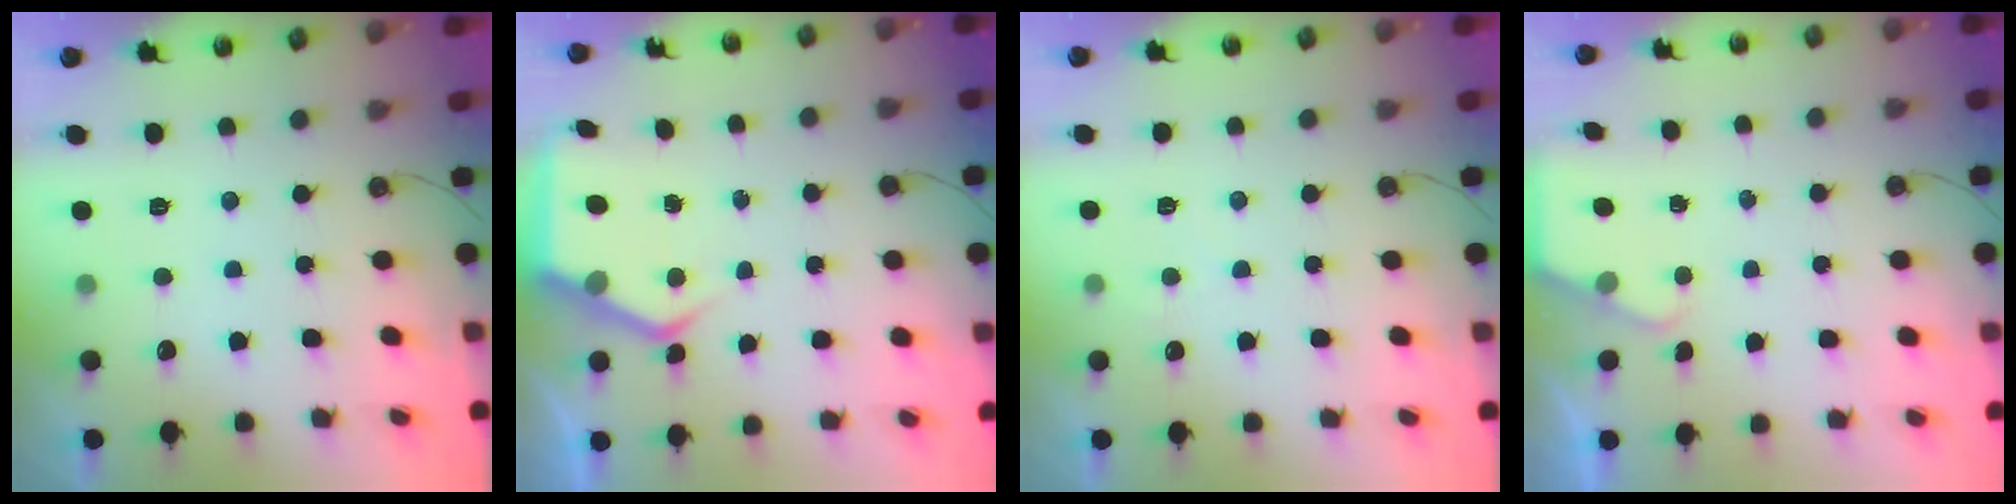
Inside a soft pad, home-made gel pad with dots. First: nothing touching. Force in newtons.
{"total": 6.2, "press": 6.2, "slide": 0.2}
{"total": 3.6, "press": 3.6, "slide": 0.4}
{"total": 1.7, "press": 1.7, "slide": 0.3}